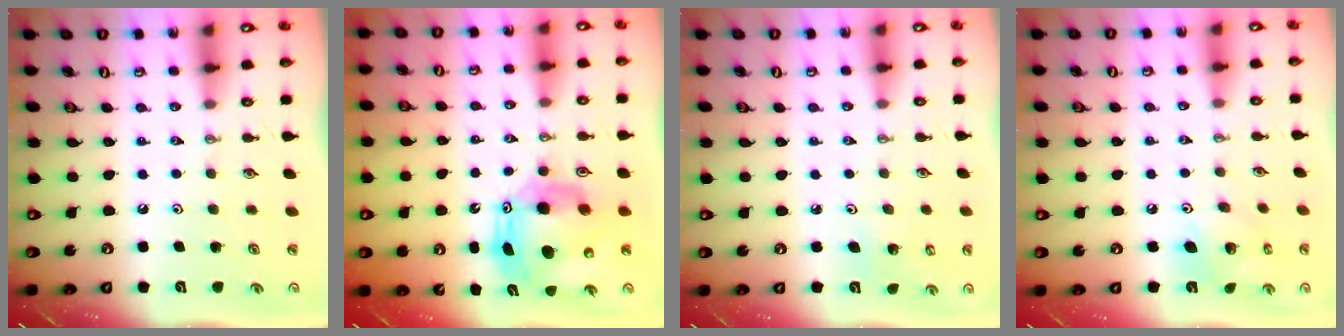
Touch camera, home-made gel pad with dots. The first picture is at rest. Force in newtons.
{"total": 12.9, "press": 12.8, "slide": 1.4}
{"total": 3.9, "press": 3.7, "slide": 1.3}
{"total": 9.7, "press": 9.7, "slide": 0.4}